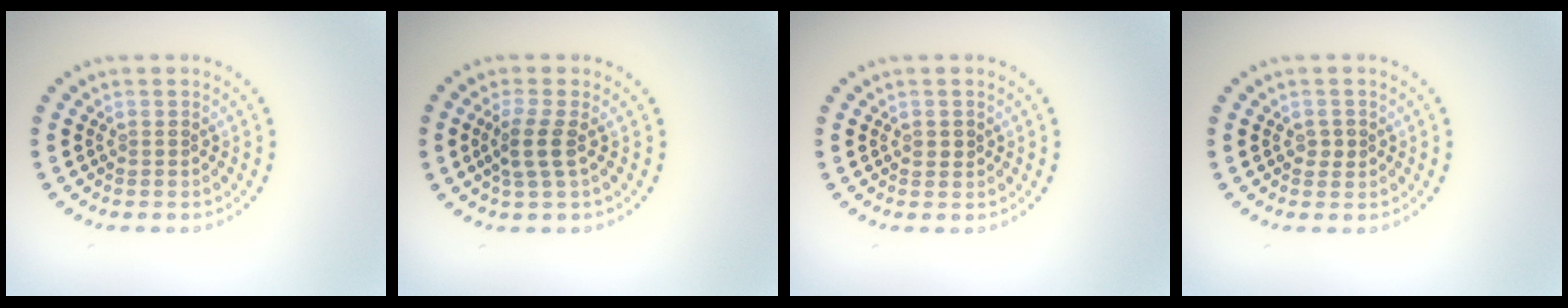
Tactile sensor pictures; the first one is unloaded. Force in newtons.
{"total": 2.3, "press": 1.9, "slide": 1.2}
{"total": 0.8, "press": 0.8, "slide": 0.1}
{"total": 1.1, "press": 1.1, "slide": 0.3}